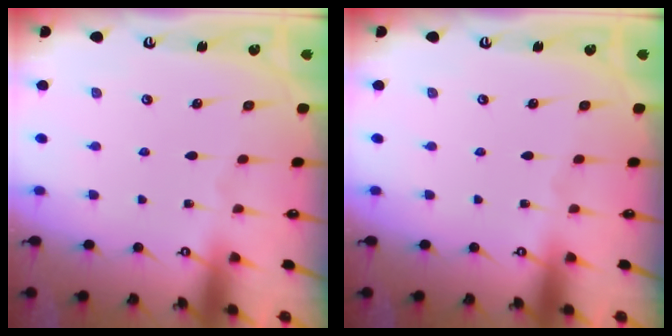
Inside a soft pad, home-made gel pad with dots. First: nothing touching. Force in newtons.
{"total": 0.0}